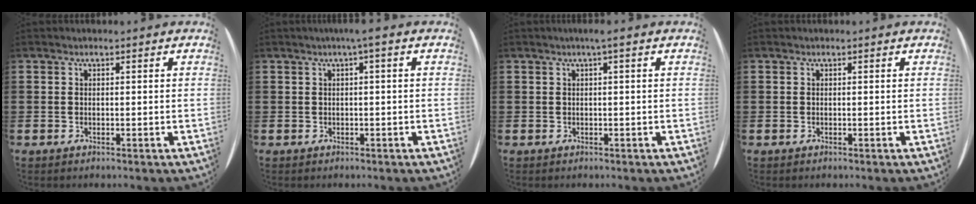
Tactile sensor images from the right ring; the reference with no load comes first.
{"total": 1.0, "force": [-0.2, -0.2, 1.0], "torque": [-0.016, -0.003, -0.005]}
{"total": 0.8, "force": [0.1, -0.1, 0.8], "torque": [-0.011, -0.003, 0.000]}
{"total": 0.0}